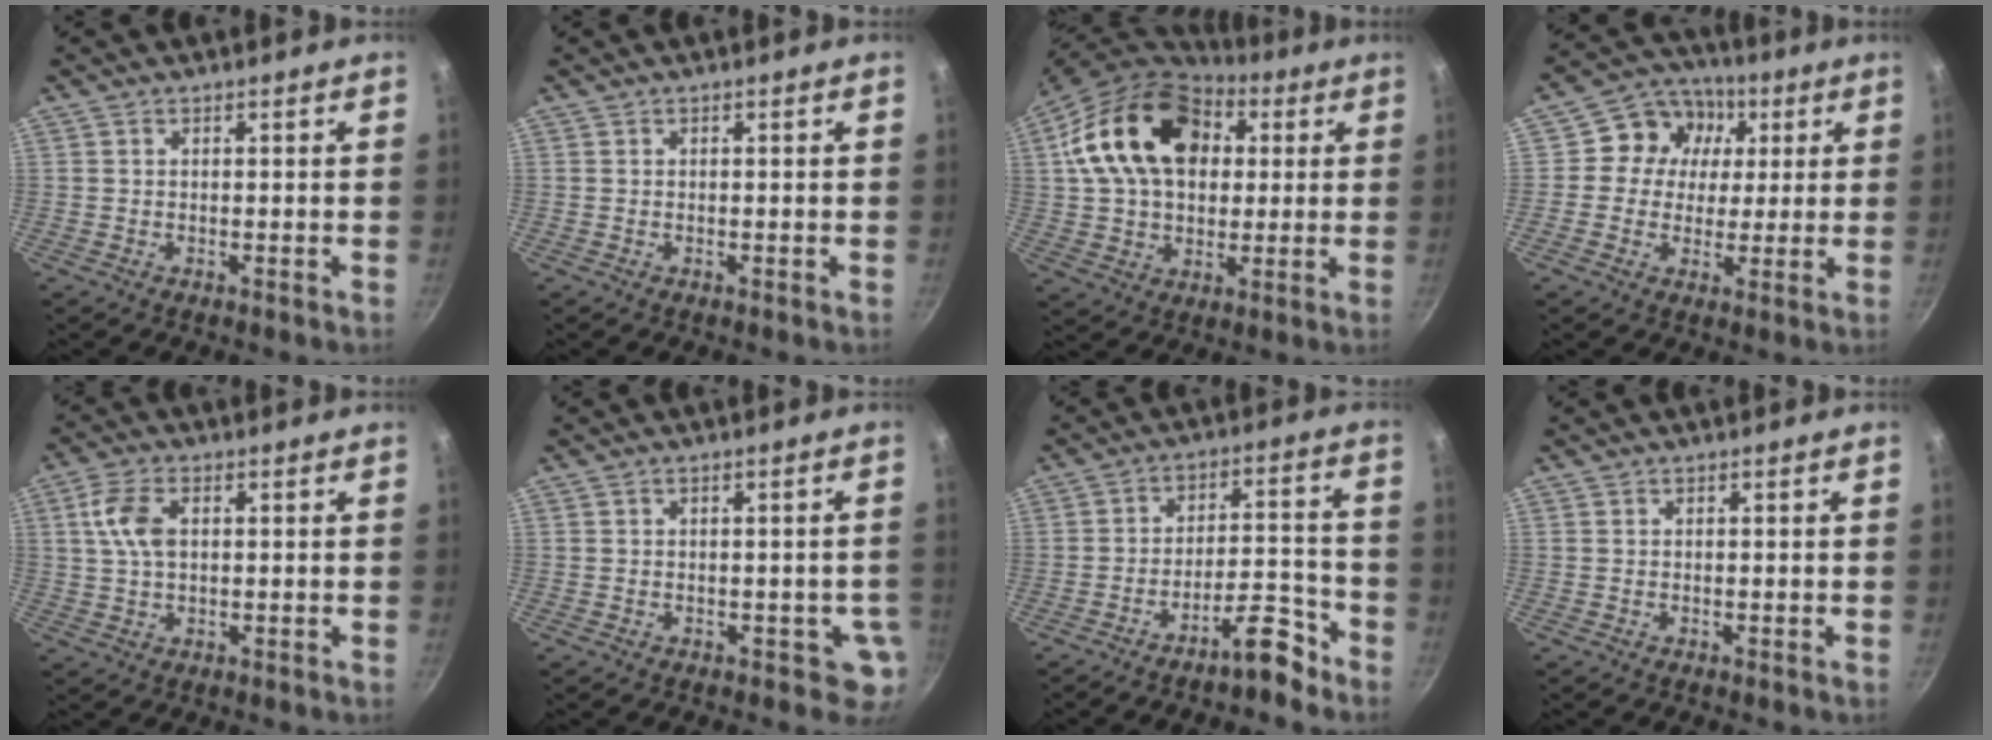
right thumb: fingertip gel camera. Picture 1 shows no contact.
{"total": 0.0}
{"total": 20.9, "force": [5.3, 14.9, 13.7], "torque": [-0.209, 0.011, 0.083]}
{"total": 10.4, "force": [2.2, 9.3, 3.9], "torque": [-0.027, 0.009, 0.013]}
{"total": 7.0, "force": [1.6, 4.1, 5.5], "torque": [-0.106, 0.004, 0.027]}
{"total": 3.3, "force": [-0.5, 2.3, 2.3], "torque": [-0.002, 0.004, -0.005]}
{"total": 8.2, "force": [-6.2, 2.3, 4.8], "torque": [-0.052, 0.064, -0.091]}
{"total": 0.0}